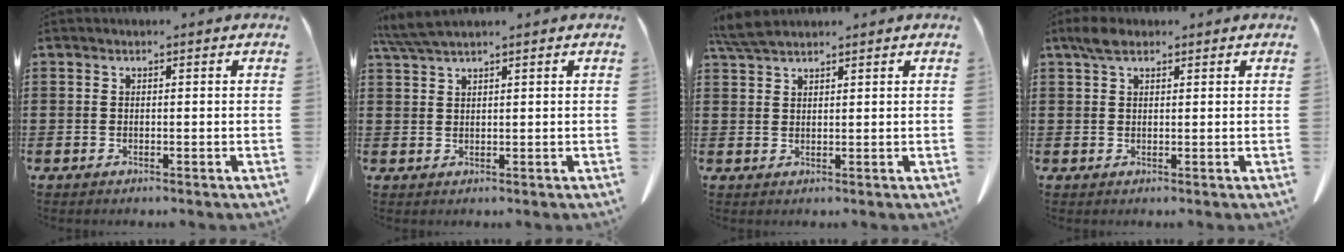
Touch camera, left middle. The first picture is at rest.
{"total": 3.4, "force": [2.8, 0.0, 2.0], "torque": [-0.047, -0.003, 0.054]}
{"total": 3.7, "force": [3.1, 0.6, 1.8], "torque": [-0.045, -0.002, 0.061]}
{"total": 2.8, "force": [1.8, 1.3, 1.8], "torque": [-0.042, 0.005, 0.033]}